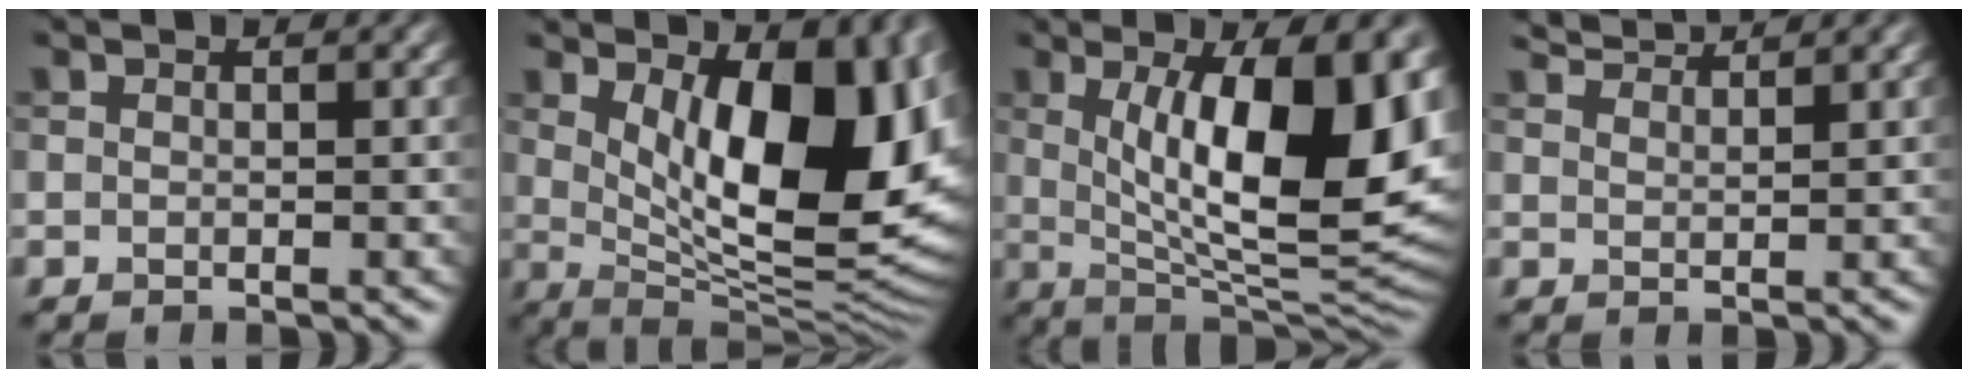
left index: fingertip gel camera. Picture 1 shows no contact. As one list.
[{"total": 14.4, "force": [3.1, 6.5, 12.5], "torque": [-0.147, -0.014, 0.057]}, {"total": 14.9, "force": [2.6, 5.4, 13.6], "torque": [-0.188, -0.012, 0.042]}, {"total": 3.3, "force": [3.2, 0.3, 0.9], "torque": [-0.011, 0.007, 0.052]}]